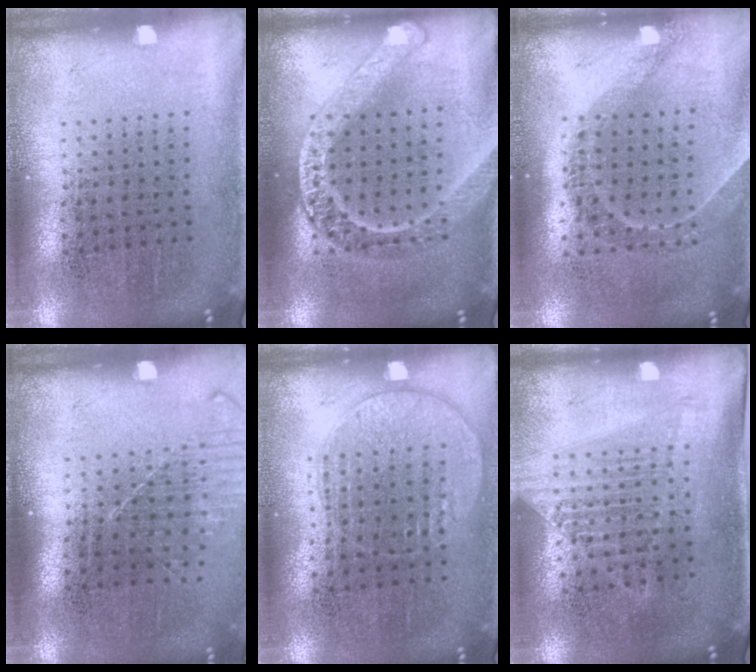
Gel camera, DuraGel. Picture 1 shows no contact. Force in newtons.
{"total": 3.4, "press": 3.4, "slide": 0.3}
{"total": 1.3, "press": 1.1, "slide": 0.6}
{"total": 1.2, "press": 1.0, "slide": 0.6}
{"total": 1.0, "press": 0.9, "slide": 0.4}
{"total": 1.4, "press": 1.2, "slide": 0.6}